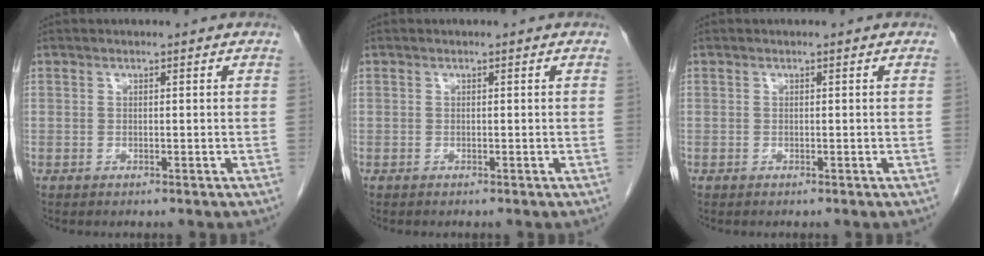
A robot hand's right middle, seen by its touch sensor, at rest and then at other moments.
{"total": 0.0}
{"total": 0.0}